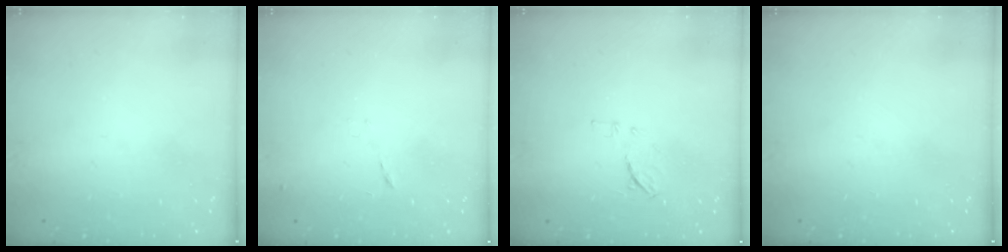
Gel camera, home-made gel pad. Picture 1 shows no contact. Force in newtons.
{"total": 7.5, "press": 7.4, "slide": 0.6}
{"total": 6.9, "press": 6.9, "slide": 0.7}
{"total": 0.0}